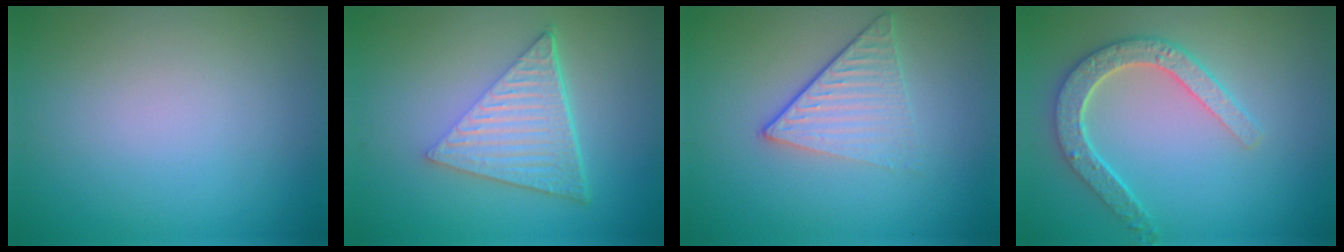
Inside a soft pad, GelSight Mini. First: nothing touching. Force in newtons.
{"total": 6.8, "press": 4.5, "slide": 5.1}
{"total": 3.7, "press": 2.7, "slide": 2.6}
{"total": 4.0, "press": 3.5, "slide": 2.1}